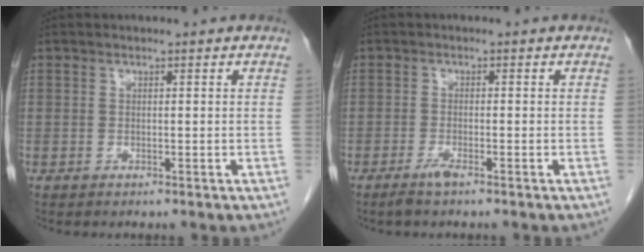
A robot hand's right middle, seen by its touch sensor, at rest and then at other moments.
{"total": 1.8, "force": [-1.4, -0.1, 1.2], "torque": [-0.029, -0.005, -0.028]}